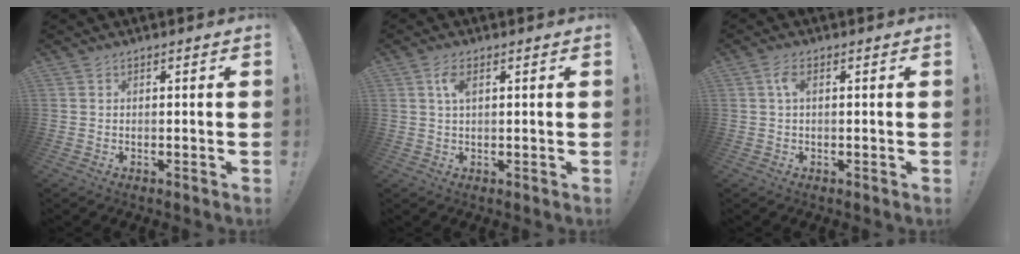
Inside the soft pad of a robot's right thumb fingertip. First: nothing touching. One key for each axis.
{"total": 3.7, "fx": 1.2, "fy": 1.5, "fz": 3.1, "tx": -0.050, "ty": 0.001, "tz": 0.017}
{"total": 3.4, "fx": 0.5, "fy": 1.3, "fz": 3.1, "tx": -0.054, "ty": 0.006, "tz": 0.008}